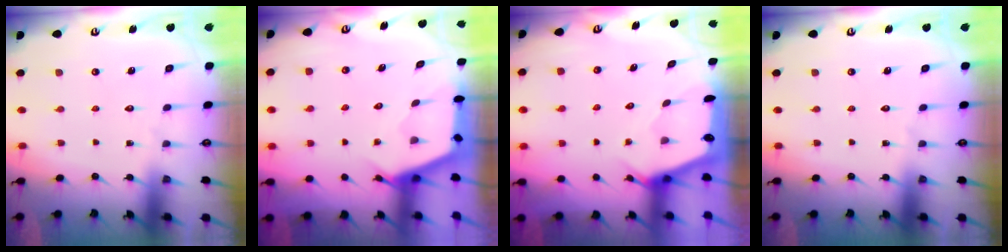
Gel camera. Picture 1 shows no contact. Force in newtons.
{"total": 2.6, "press": 2.6, "slide": 0.3}
{"total": 2.3, "press": 2.3, "slide": 0.3}
{"total": 0.0}